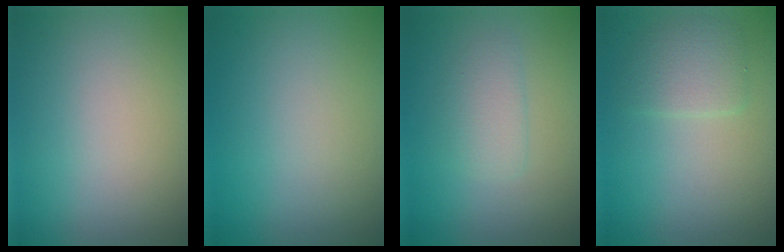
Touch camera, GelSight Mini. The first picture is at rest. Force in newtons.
{"total": 0.0}
{"total": 1.8, "press": 1.8, "slide": 0.1}
{"total": 2.3, "press": 2.3, "slide": 0.3}